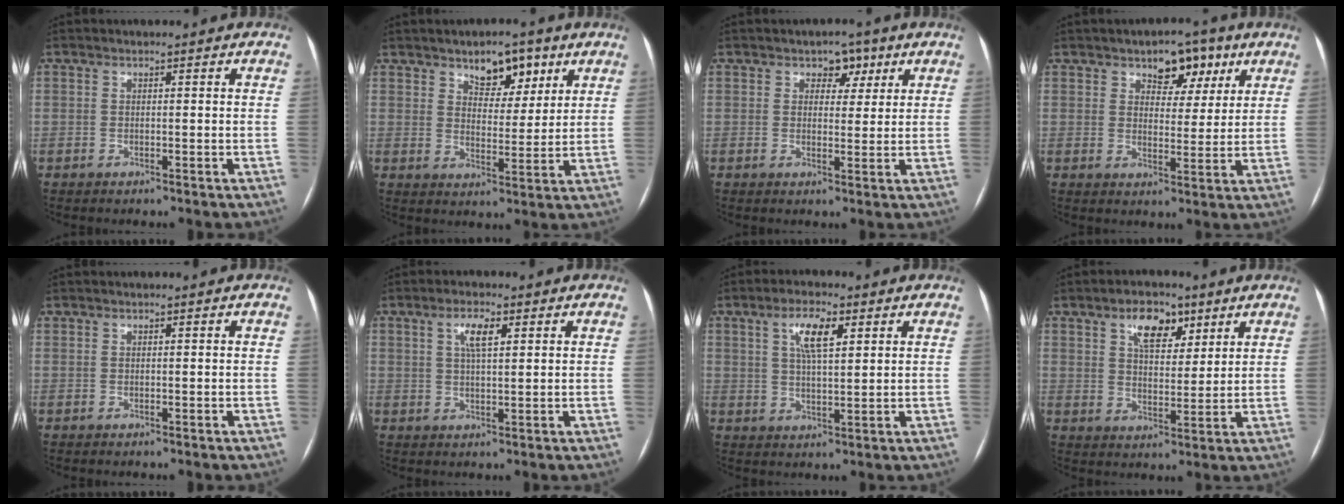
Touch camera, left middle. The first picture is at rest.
{"total": 7.1, "force": [4.5, 3.5, 4.2], "torque": [-0.058, 0.007, 0.072]}
{"total": 3.7, "force": [2.0, 2.5, 1.9], "torque": [-0.019, 0.008, 0.029]}
{"total": 6.7, "force": [3.9, 3.7, 3.9], "torque": [-0.048, 0.015, 0.059]}
{"total": 0.0}
{"total": 4.0, "force": [1.7, 0.9, 3.5], "torque": [-0.069, 0.006, 0.031]}
{"total": 6.2, "force": [2.7, 1.6, 5.4], "torque": [-0.103, 0.009, 0.049]}
{"total": 7.2, "force": [4.1, 3.6, 4.6], "torque": [-0.078, 0.011, 0.071]}